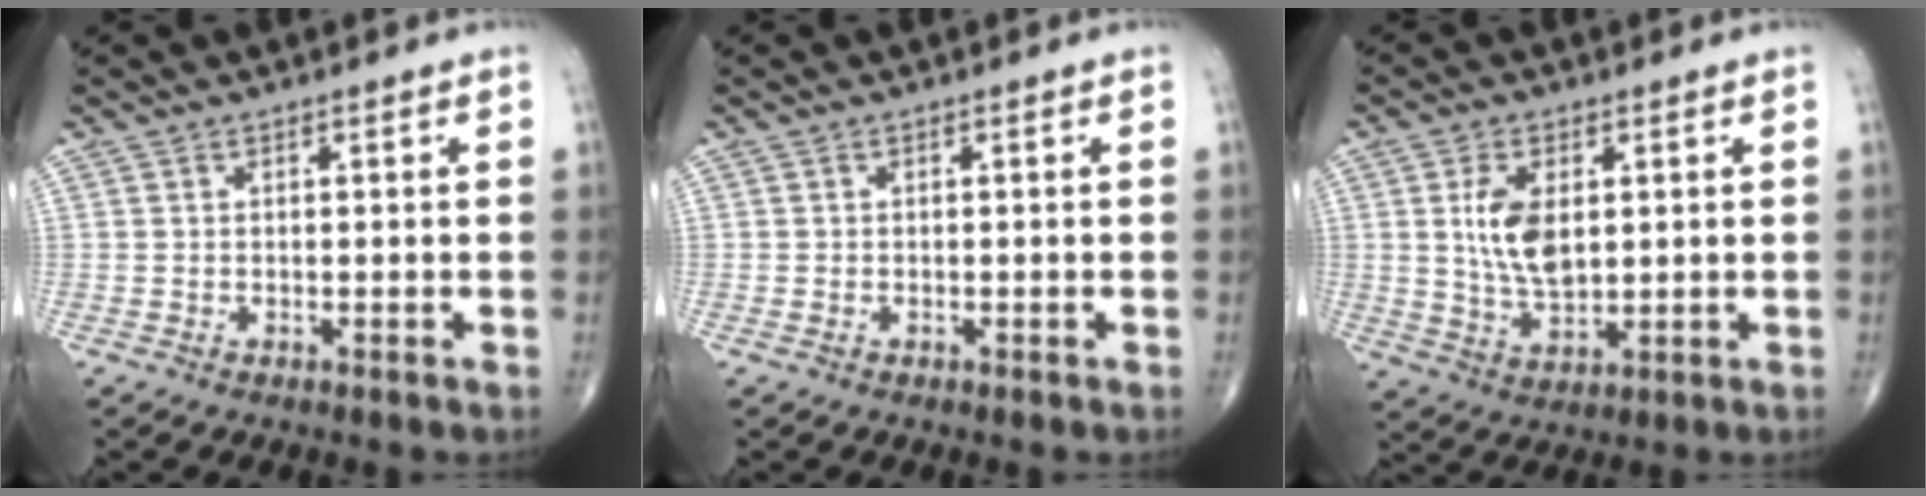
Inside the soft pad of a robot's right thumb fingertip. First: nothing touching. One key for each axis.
{"total": 0.0}
{"total": 8.9, "fx": 1.6, "fy": 4.9, "fz": 7.2, "tx": -0.131, "ty": -0.012, "tz": 0.038}